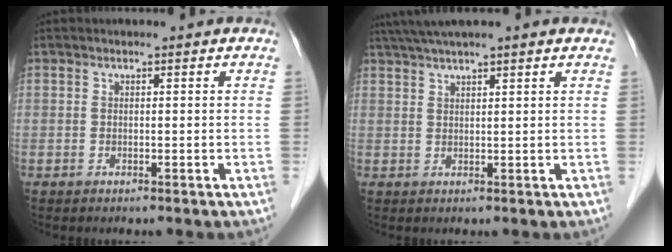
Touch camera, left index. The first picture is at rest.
{"total": 7.3, "force": [5.9, -0.1, 4.3], "torque": [-0.076, 0.046, 0.094]}